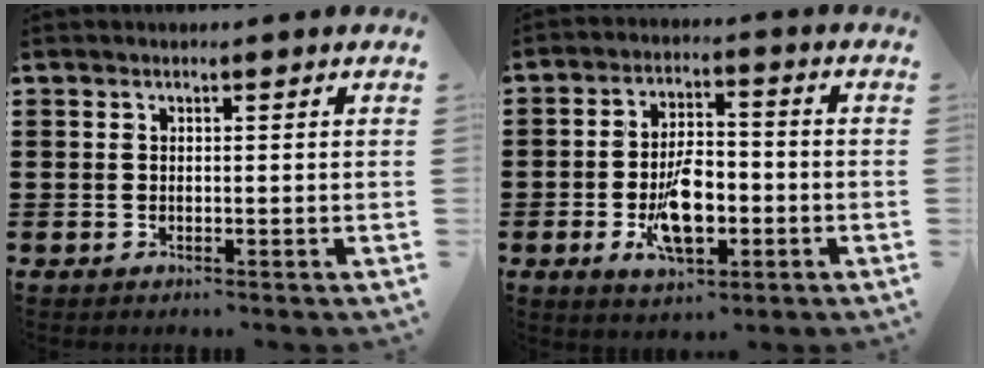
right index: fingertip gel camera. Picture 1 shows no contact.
{"total": 8.8, "force": [-2.7, 4.0, 7.4], "torque": [-0.137, -0.002, -0.049]}